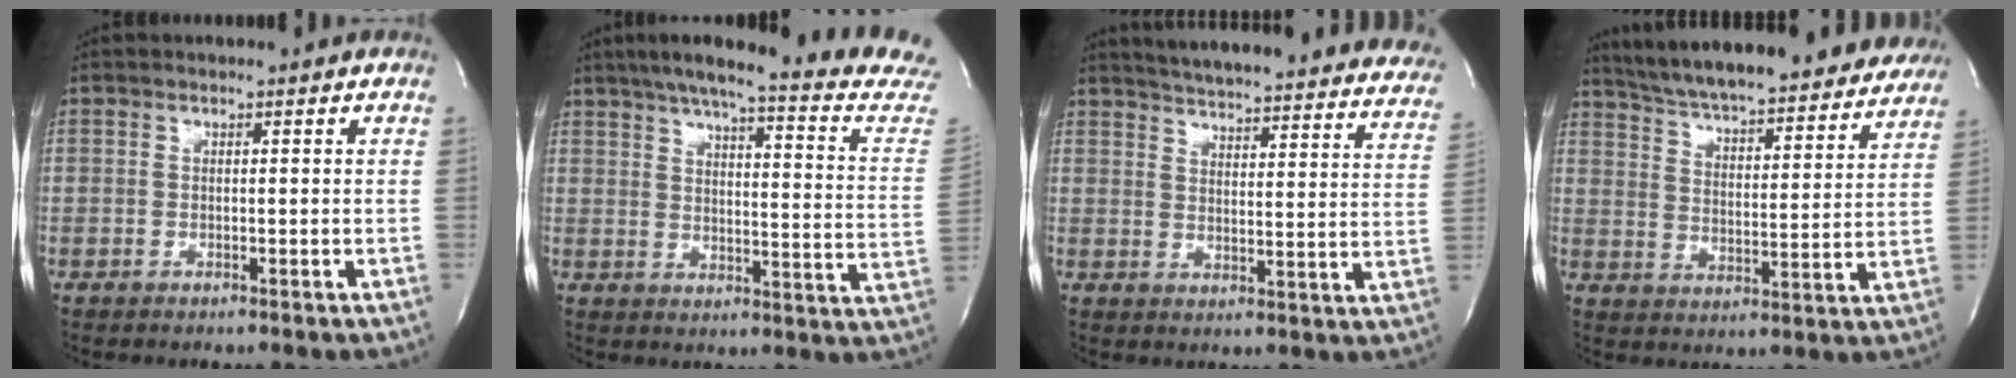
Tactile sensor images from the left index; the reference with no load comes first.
{"total": 25.5, "force": [22.3, 0.6, 12.4], "torque": [-0.180, -0.063, 0.270]}
{"total": 32.5, "force": [29.6, 4.6, 12.4], "torque": [-0.193, -0.079, 0.345]}
{"total": 28.2, "force": [25.3, 5.1, 11.2], "torque": [-0.182, -0.026, 0.332]}